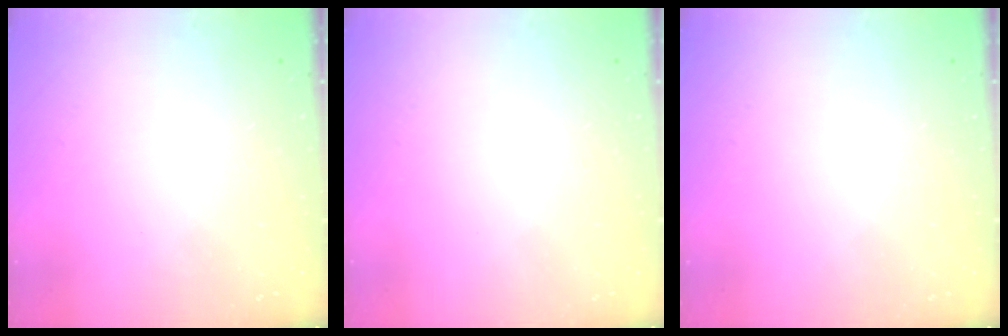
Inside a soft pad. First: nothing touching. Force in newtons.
{"total": 0.0}
{"total": 0.0}